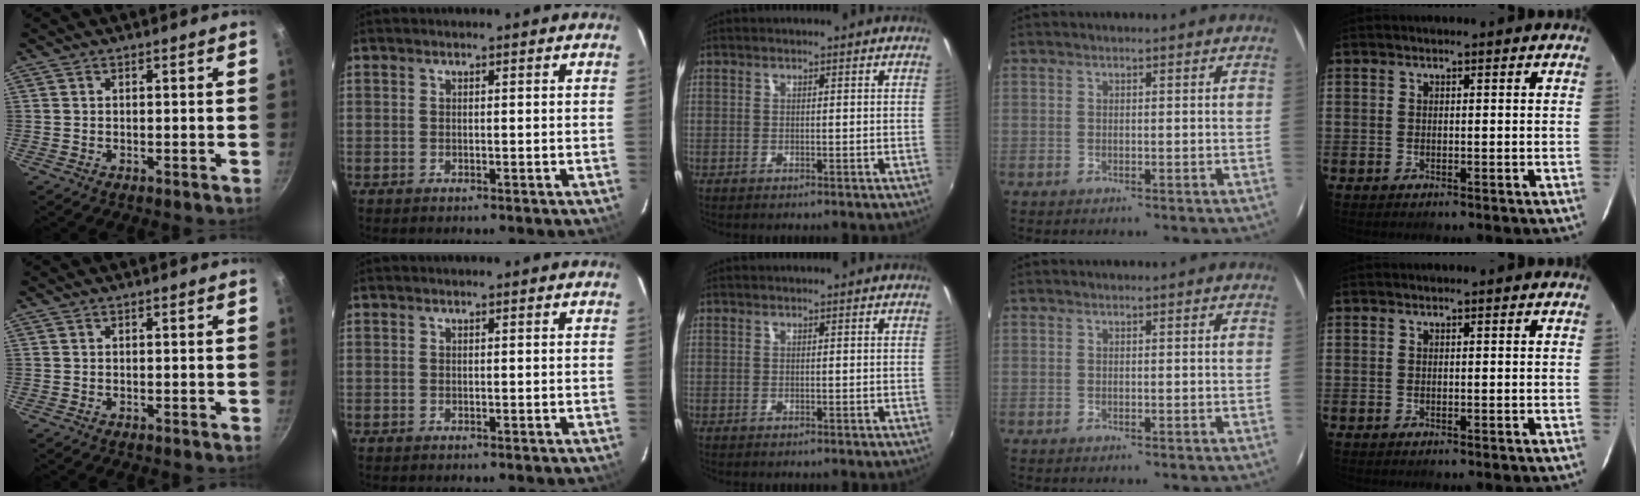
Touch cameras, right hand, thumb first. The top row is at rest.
{}